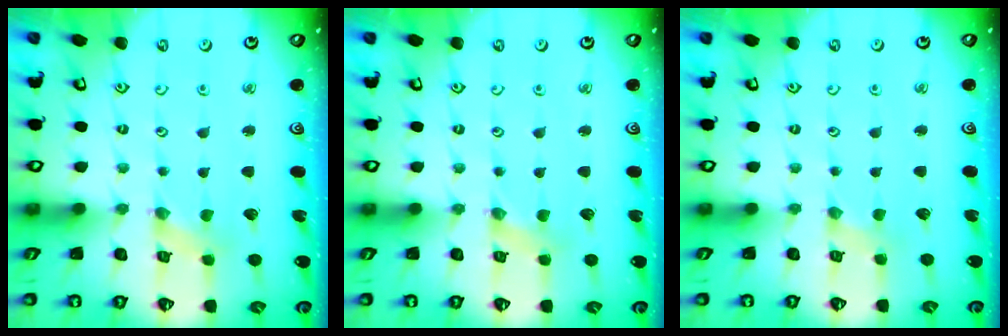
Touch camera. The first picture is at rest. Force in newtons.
{"total": 0.0}
{"total": 0.0}